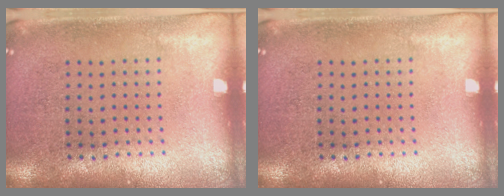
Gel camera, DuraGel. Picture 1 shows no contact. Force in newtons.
{"total": 0.0}